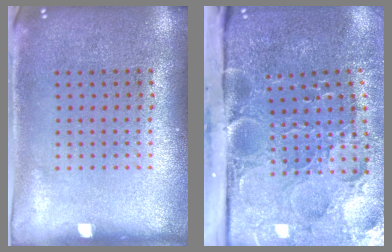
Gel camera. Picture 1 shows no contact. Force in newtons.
{"total": 5.3, "press": 4.0, "slide": 3.5}